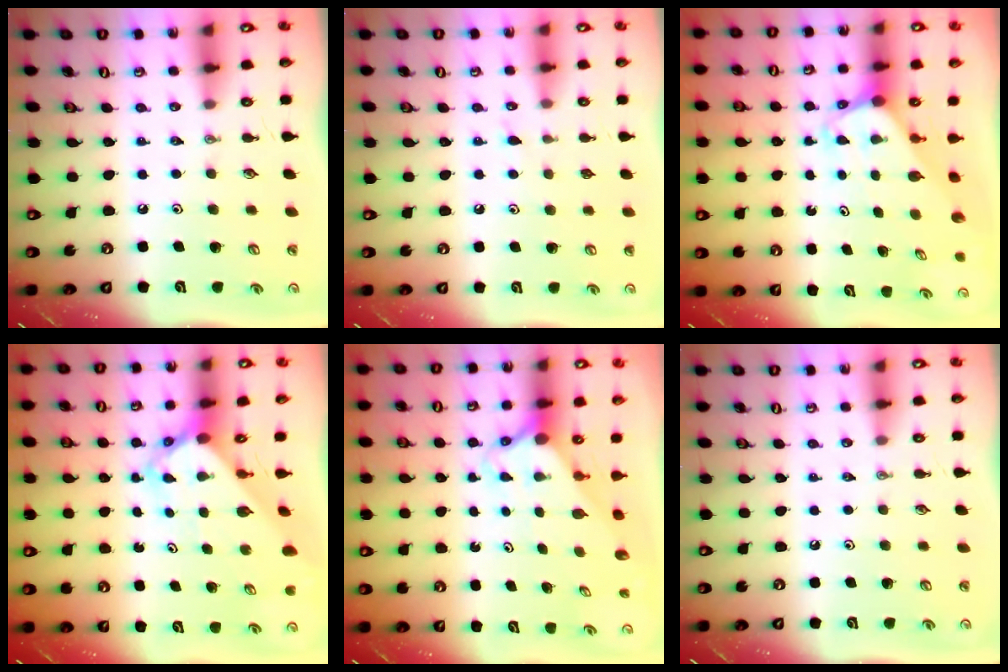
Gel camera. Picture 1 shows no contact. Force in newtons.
{"total": 6.2, "press": 6.2, "slide": 0.5}
{"total": 1.9, "press": 1.9, "slide": 0.1}
{"total": 3.5, "press": 3.5, "slide": 0.2}
{"total": 2.7, "press": 2.7, "slide": 0.2}
{"total": 0.0}